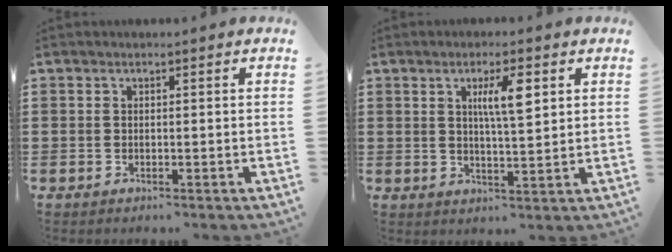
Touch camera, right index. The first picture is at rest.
{"total": 5.6, "force": [2.0, 1.2, 5.1], "torque": [-0.097, 0.005, 0.029]}